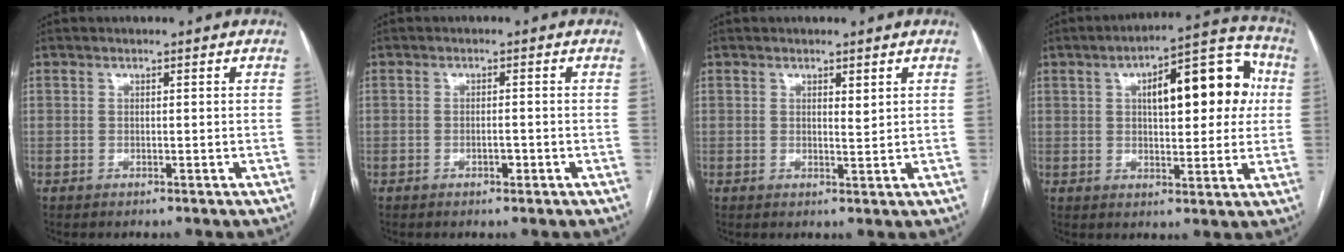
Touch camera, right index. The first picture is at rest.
{"total": 1.3, "force": [-0.6, 0.6, 0.9], "torque": [-0.018, 0.001, -0.008]}
{"total": 1.4, "force": [0.8, 0.3, 1.1], "torque": [-0.020, -0.009, 0.014]}
{"total": 15.2, "force": [3.5, 5.7, 13.7], "torque": [-0.182, 0.041, 0.047]}